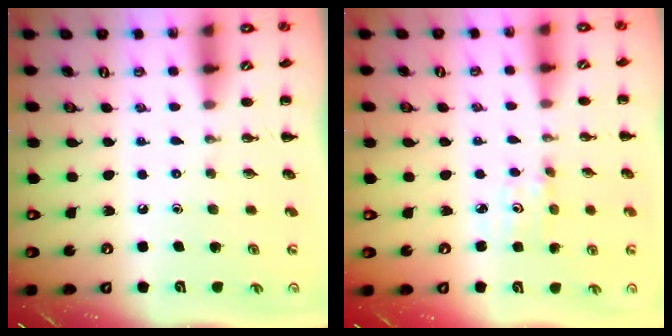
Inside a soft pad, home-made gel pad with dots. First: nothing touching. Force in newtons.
{"total": 2.4, "press": 2.3, "slide": 0.8}